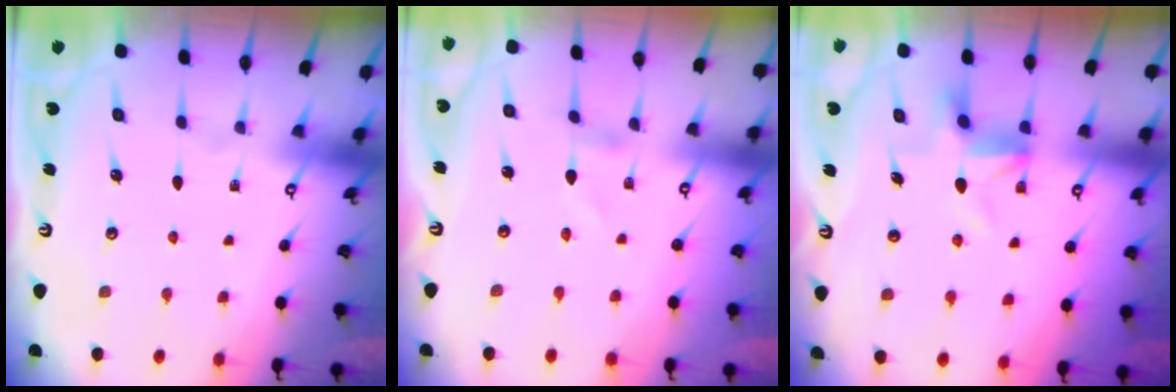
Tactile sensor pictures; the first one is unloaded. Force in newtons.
{"total": 0.9, "press": 0.8, "slide": 0.1}
{"total": 5.6, "press": 5.6, "slide": 0.2}